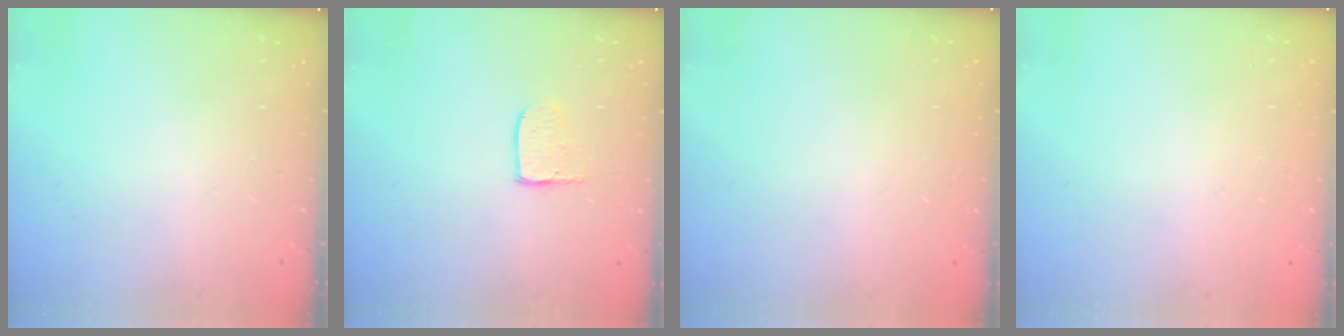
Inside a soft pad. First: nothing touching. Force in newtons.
{"total": 3.9, "press": 3.9, "slide": 0.4}
{"total": 0.0}
{"total": 0.0}